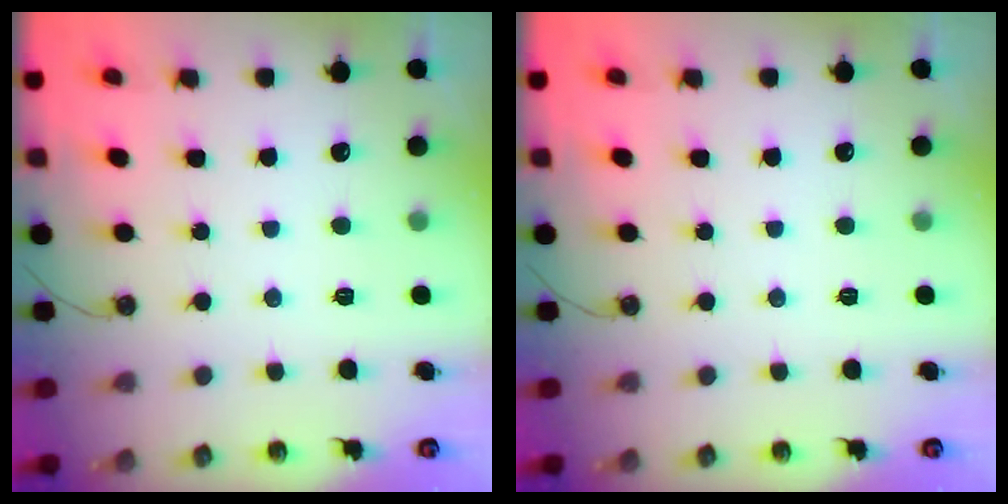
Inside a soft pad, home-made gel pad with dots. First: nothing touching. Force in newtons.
{"total": 0.0}